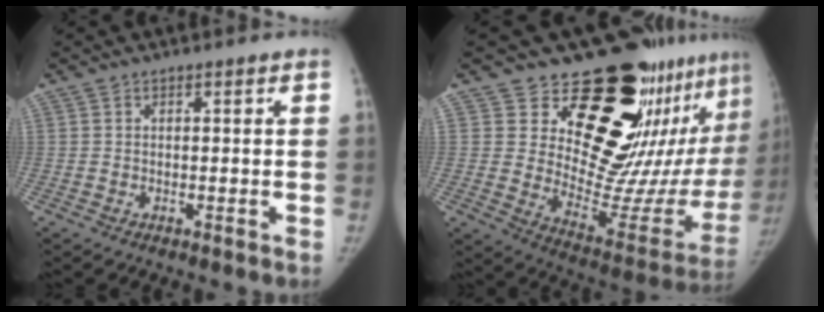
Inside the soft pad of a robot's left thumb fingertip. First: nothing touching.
{"total": 26.0, "force": [16.9, 11.7, 16.0], "torque": [-0.188, -0.120, 0.245]}